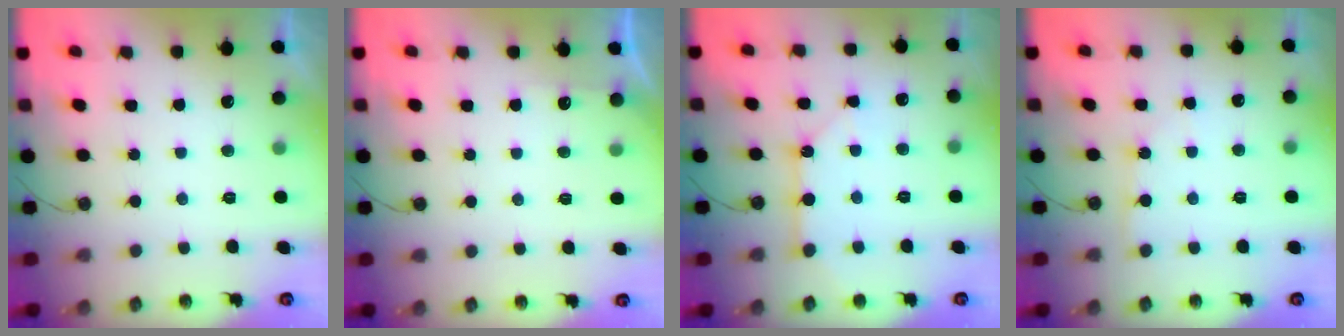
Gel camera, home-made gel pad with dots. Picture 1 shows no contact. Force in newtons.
{"total": 3.1, "press": 3.1, "slide": 0.4}
{"total": 6.2, "press": 6.2, "slide": 0.6}
{"total": 3.4, "press": 3.4, "slide": 0.4}